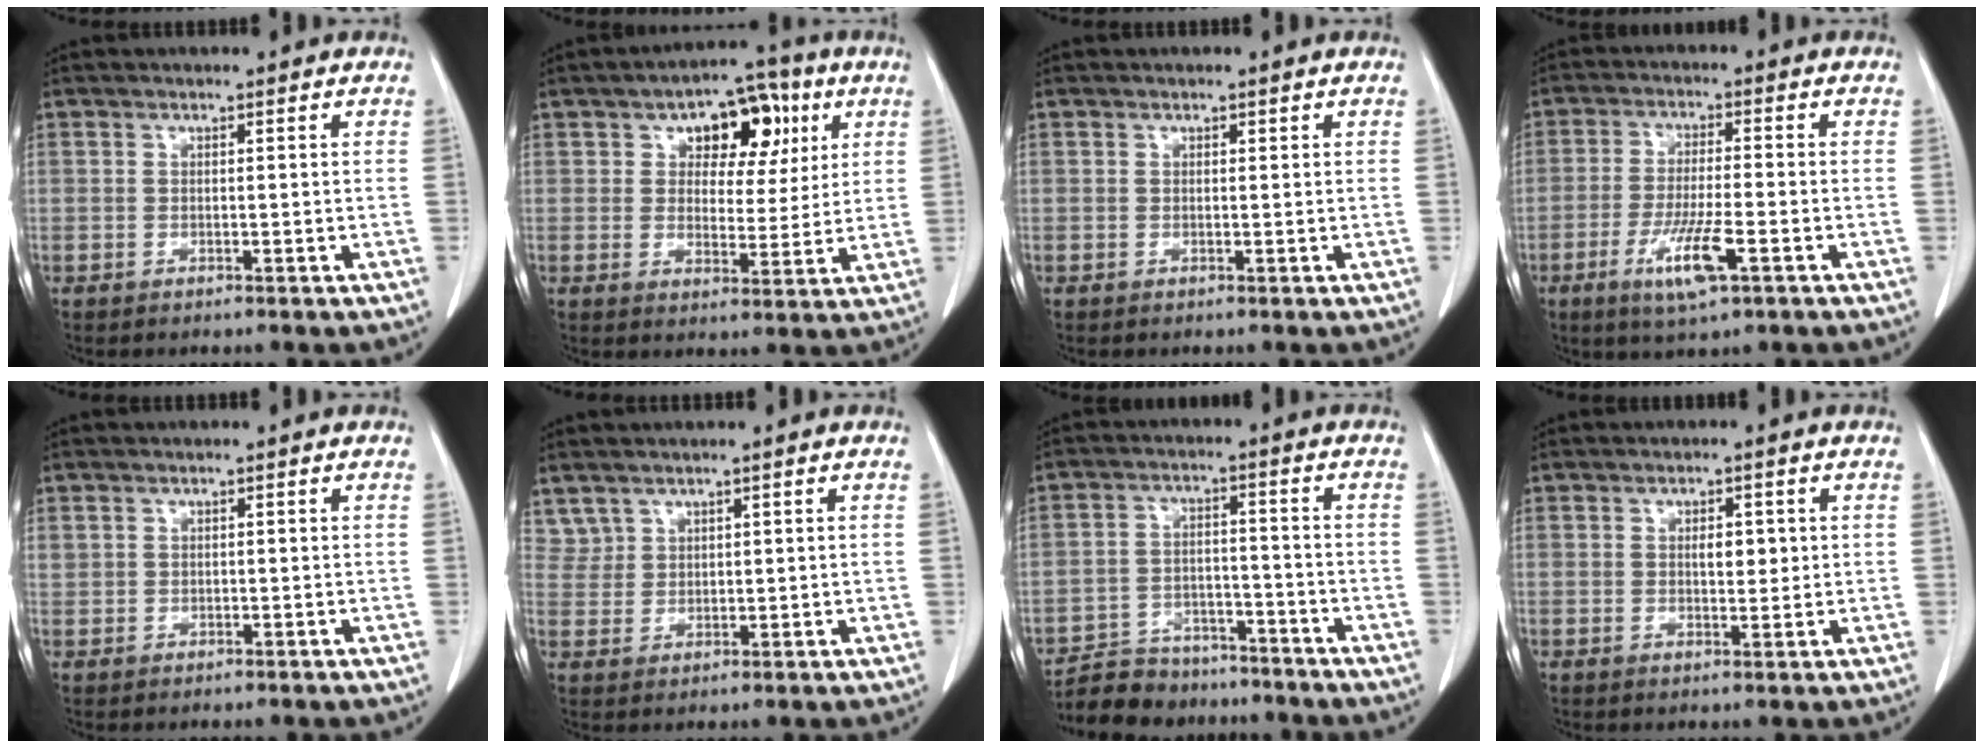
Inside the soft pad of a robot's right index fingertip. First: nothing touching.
{"total": 10.2, "force": [4.2, 5.8, 7.3], "torque": [-0.086, 0.026, 0.059]}
{"total": 0.0}
{"total": 9.8, "force": [-4.4, 1.0, 8.7], "torque": [-0.170, -0.020, -0.078]}
{"total": 0.8, "force": [0.2, 0.8, 0.1], "torque": [0.006, 0.012, 0.003]}
{"total": 2.8, "force": [2.3, 1.6, -0.1], "torque": [0.010, 0.006, 0.046]}
{"total": 10.1, "force": [-9.1, 4.1, 1.3], "torque": [-0.021, 0.019, -0.147]}
{"total": 2.7, "force": [0.5, 1.3, 2.3], "torque": [-0.034, 0.000, 0.007]}